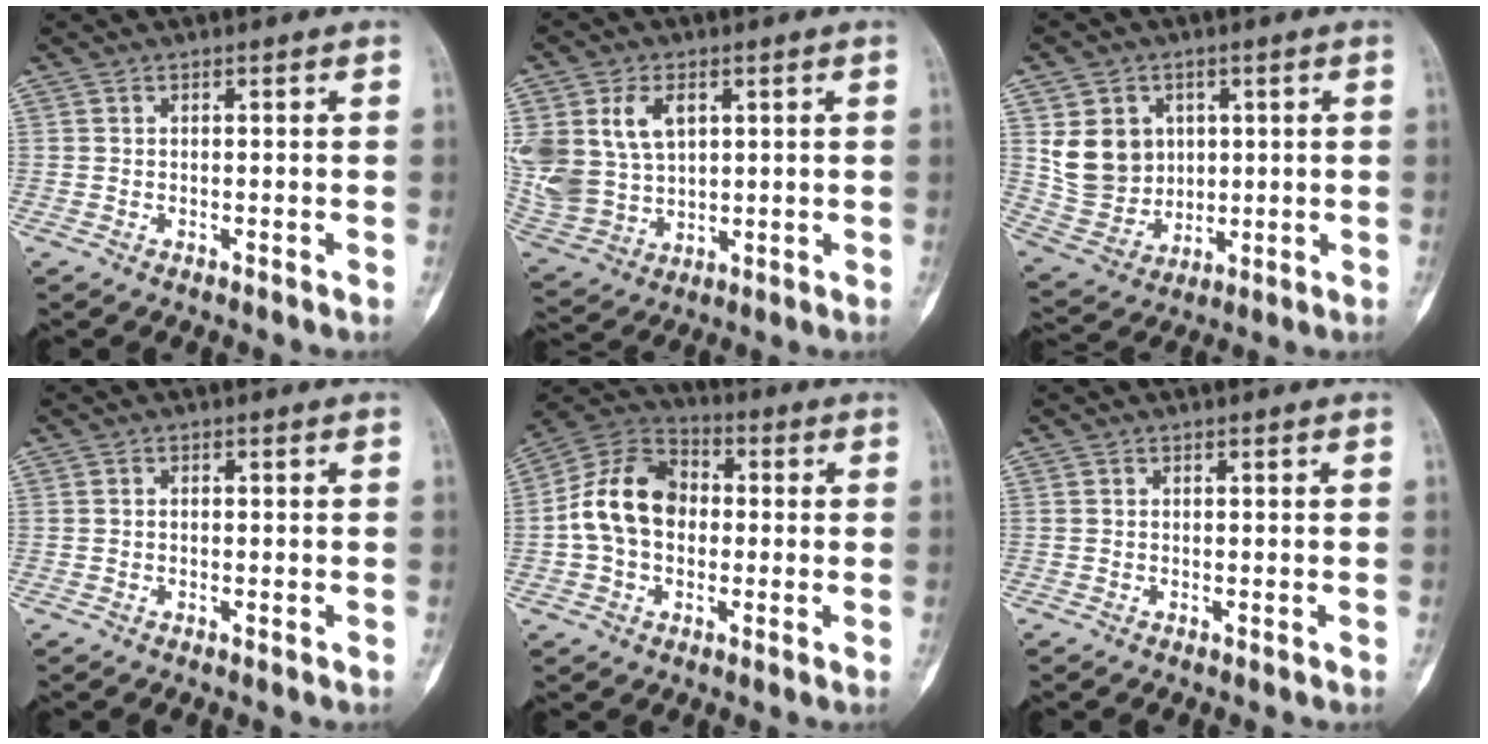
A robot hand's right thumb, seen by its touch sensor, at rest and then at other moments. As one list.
[{"total": 14.7, "force": [4.5, 10.2, 9.6], "torque": [-0.201, -0.012, 0.105]}, {"total": 11.6, "force": [2.7, 10.0, 5.1], "torque": [-0.057, -0.010, 0.071]}, {"total": 0.6, "force": [-0.1, 0.4, 0.4], "torque": [-0.006, 0.001, -0.004]}, {"total": 13.5, "force": [-0.2, 10.1, 9.1], "torque": [-0.153, 0.038, -0.013]}, {"total": 0.0}]